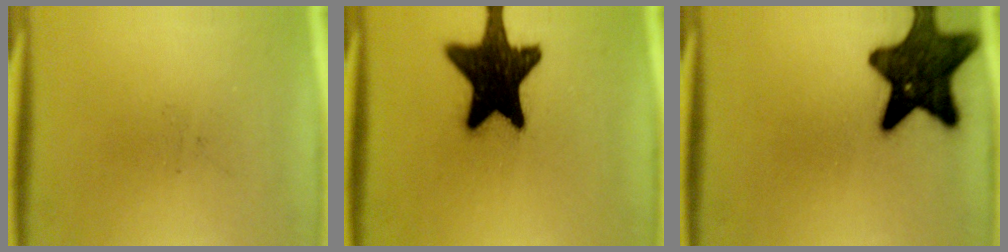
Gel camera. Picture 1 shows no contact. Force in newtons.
{"total": 19.0}
{"total": 15.4}